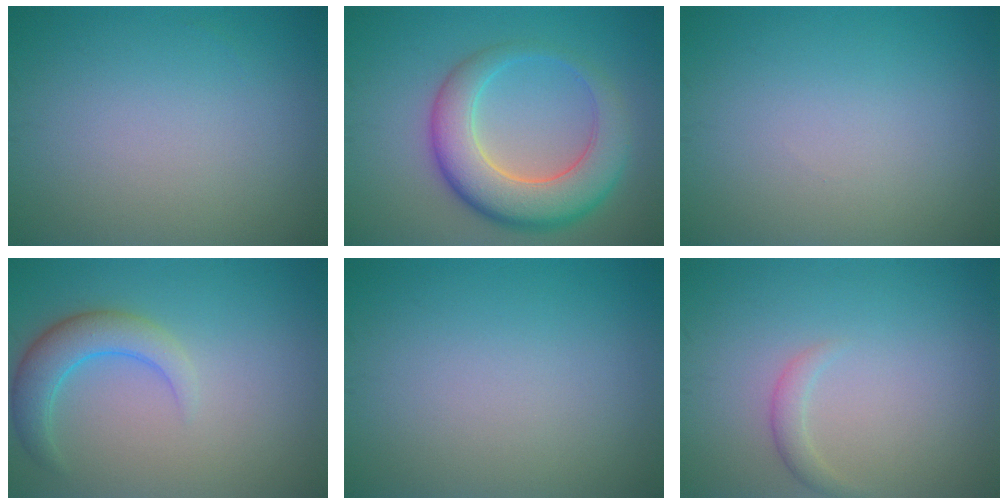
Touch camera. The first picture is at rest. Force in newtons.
{"total": 7.7, "press": 7.7, "slide": 0.3}
{"total": 0.0}
{"total": 3.8, "press": 3.8, "slide": 0.4}
{"total": 0.0}
{"total": 1.2, "press": 1.2, "slide": 0.0}